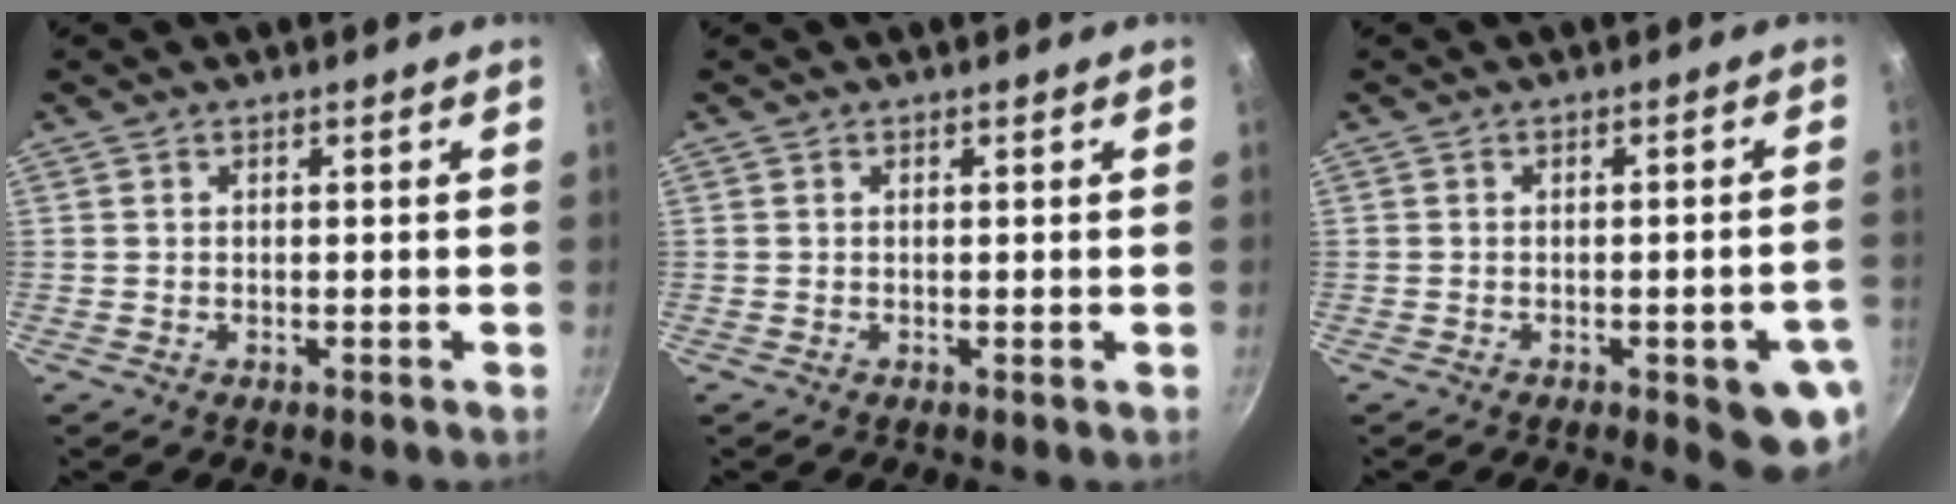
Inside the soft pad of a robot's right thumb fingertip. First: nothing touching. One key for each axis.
{"total": 0.0}
{"total": 8.9, "fx": -3.0, "fy": 2.8, "fz": 7.9, "tx": -0.071, "ty": 0.008, "tz": -0.035}